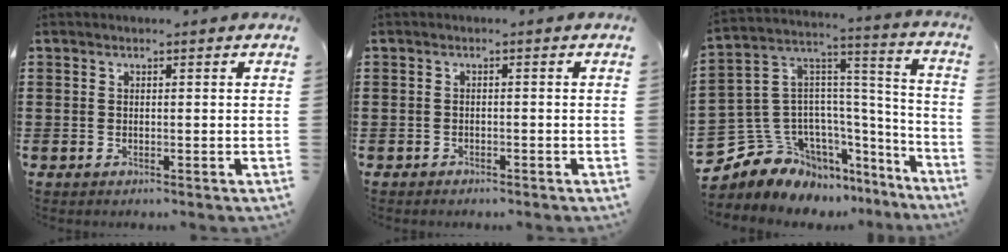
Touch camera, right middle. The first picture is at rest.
{"total": 0.9, "force": [-0.8, 0.3, 0.0], "torque": [-0.003, 0.002, -0.019]}
{"total": 9.6, "force": [-7.0, 6.6, 0.9], "torque": [-0.064, -0.009, -0.134]}